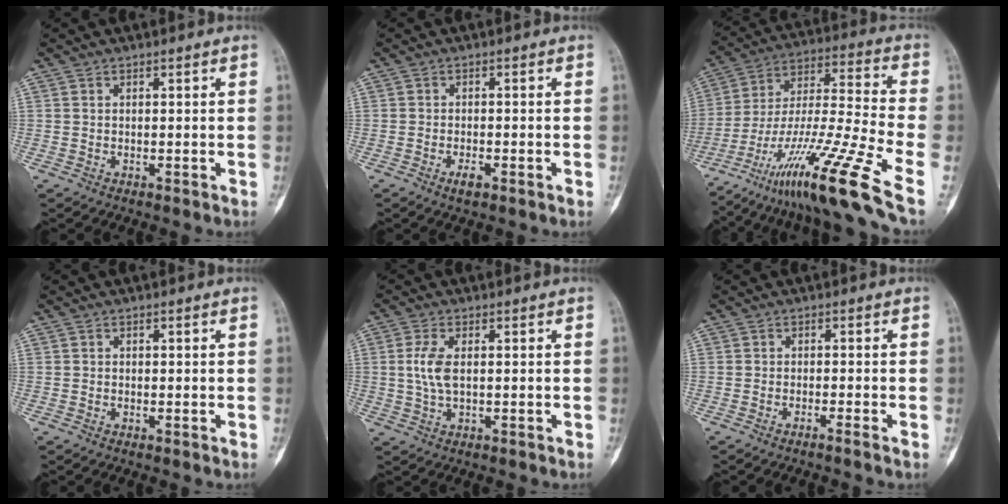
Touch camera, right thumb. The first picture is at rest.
{"total": 2.2, "force": [-1.2, 0.6, 1.8], "torque": [-0.033, 0.002, -0.023]}
{"total": 25.0, "force": [-14.1, 2.4, 20.5], "torque": [-0.370, 0.050, -0.245]}
{"total": 0.0}
{"total": 4.7, "force": [0.4, 2.2, 4.1], "torque": [-0.103, 0.003, 0.009]}
{"total": 1.7, "force": [-1.2, -0.6, 1.0], "torque": [-0.022, 0.010, -0.021]}